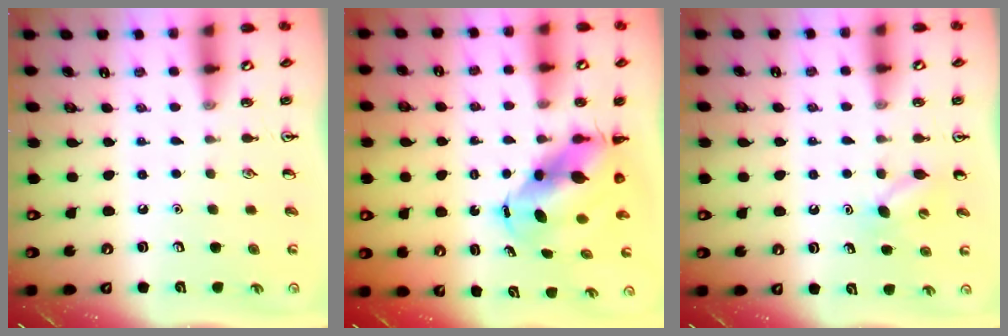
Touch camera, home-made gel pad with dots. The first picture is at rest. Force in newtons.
{"total": 8.0, "press": 7.7, "slide": 2.1}
{"total": 5.2, "press": 5.0, "slide": 1.4}